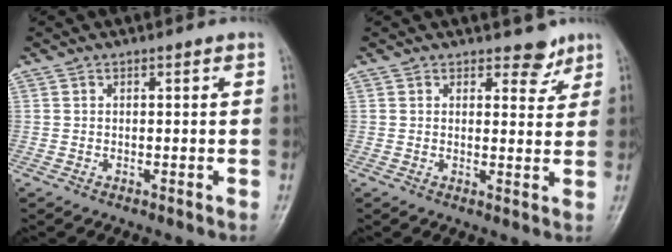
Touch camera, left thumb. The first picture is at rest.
{"total": 3.8, "force": [3.0, 2.0, 1.1], "torque": [0.011, -0.020, 0.040]}